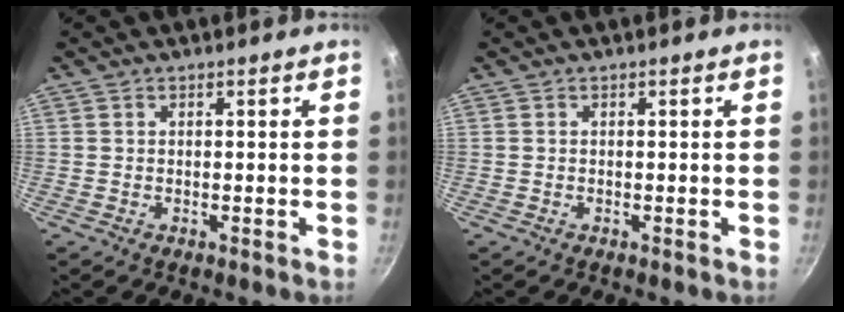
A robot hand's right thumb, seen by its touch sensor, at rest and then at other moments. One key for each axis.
{"total": 0.0}